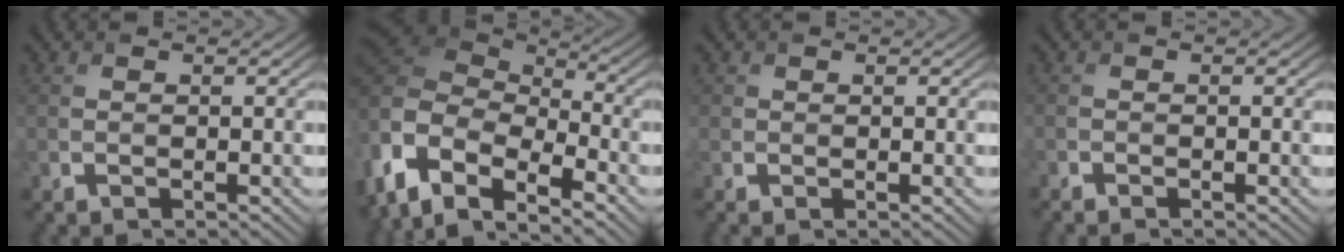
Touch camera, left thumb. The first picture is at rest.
{"total": 11.5, "force": [-3.8, 7.3, 8.1], "torque": [-0.211, -0.025, -0.055]}
{"total": 0.9, "force": [-0.6, 0.8, 0.1], "torque": [0.000, -0.003, -0.013]}
{"total": 1.3, "force": [-1.3, -0.2, 0.3], "torque": [-0.006, -0.007, -0.027]}